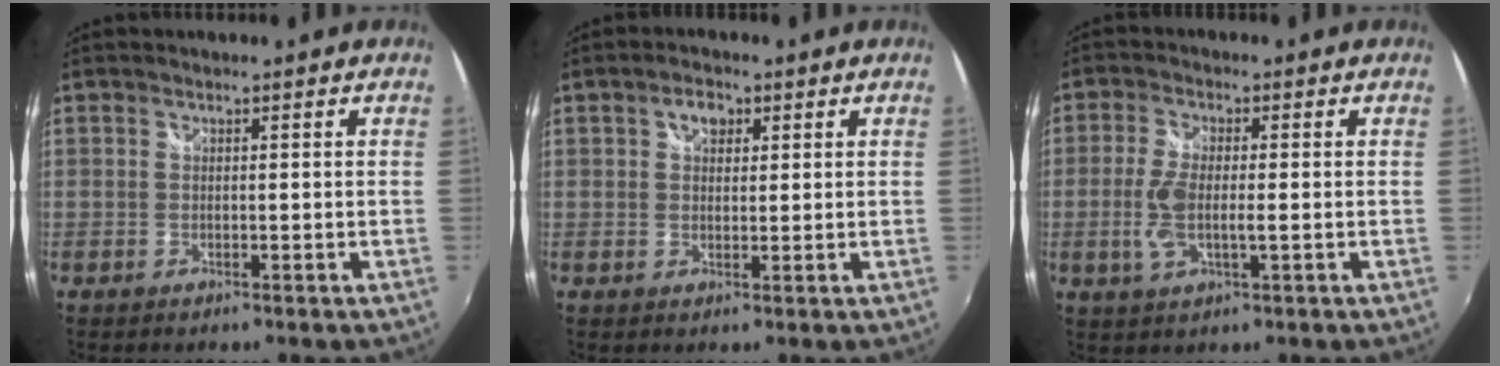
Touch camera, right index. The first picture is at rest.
{"total": 3.2, "force": [1.3, 2.2, 1.9], "torque": [-0.024, 0.009, 0.021]}
{"total": 6.4, "force": [-1.0, 2.3, 5.9], "torque": [-0.129, -0.005, -0.020]}